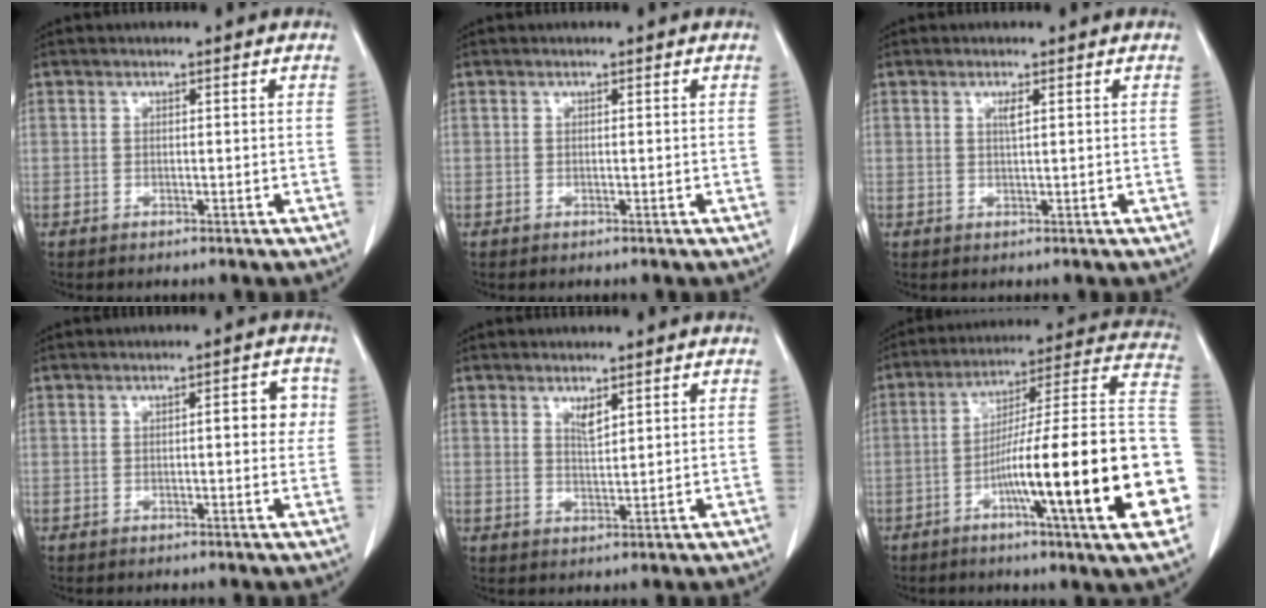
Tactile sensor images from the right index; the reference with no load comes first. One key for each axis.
{"total": 0.0}
{"total": 1.1, "fx": 0.5, "fy": 0.0, "fz": 1.0, "tx": -0.022, "ty": -0.002, "tz": 0.009}
{"total": 3.6, "fx": 0.4, "fy": 1.2, "fz": 3.4, "tx": -0.038, "ty": 0.008, "tz": 0.001}
{"total": 2.2, "fx": 1.5, "fy": 0.5, "fz": 1.5, "tx": -0.032, "ty": -0.005, "tz": 0.031}
{"total": 25.4, "fx": -6.6, "fy": 0.8, "fz": 24.5, "tx": -0.267, "ty": 0.012, "tz": -0.104}